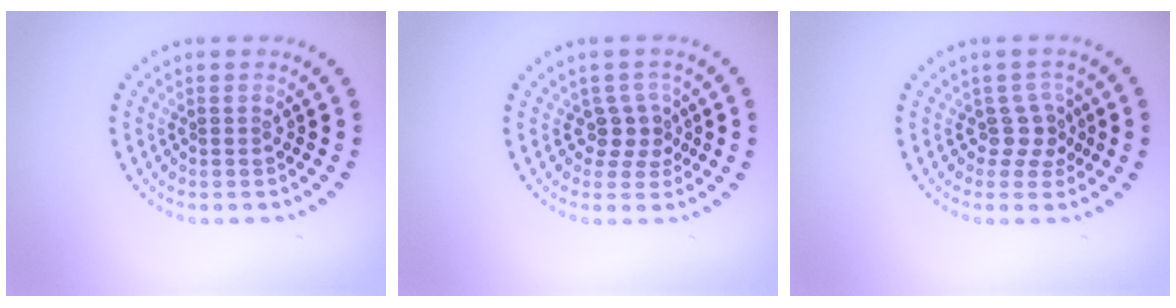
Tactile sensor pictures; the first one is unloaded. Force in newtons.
{"total": 2.2, "press": 1.6, "slide": 1.4}
{"total": 2.2, "press": 1.7, "slide": 1.4}